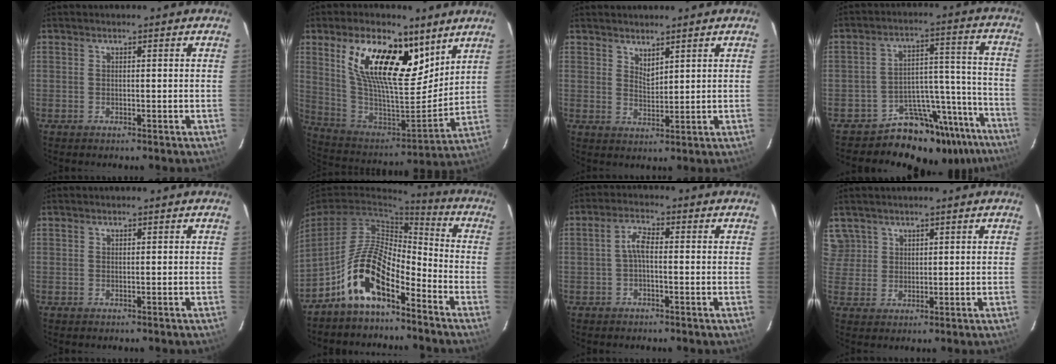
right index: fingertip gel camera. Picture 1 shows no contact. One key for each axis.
{"total": 21.2, "fx": 11.1, "fy": 9.6, "fz": 15.3, "tx": -0.289, "ty": 0.008, "tz": 0.206}
{"total": 2.7, "fx": 2.4, "fy": 0.8, "fz": 1.1, "tx": -0.017, "ty": -0.001, "tz": 0.042}
{"total": 17.9, "fx": -15.3, "fy": 8.2, "fz": 4.2, "tx": -0.048, "ty": 0.065, "tz": -0.215}
{"total": 0.0}
{"total": 11.6, "fx": -7.2, "fy": 4.5, "fz": 7.9, "tx": -0.157, "ty": 0.014, "tz": -0.134}
{"total": 3.0, "fx": -0.6, "fy": 1.2, "fz": 2.8, "tx": -0.059, "ty": 0.011, "tz": -0.012}
{"total": 5.1, "fx": 3.1, "fy": 4.0, "fz": 0.3, "tx": 0.003, "ty": 0.016, "tz": 0.066}